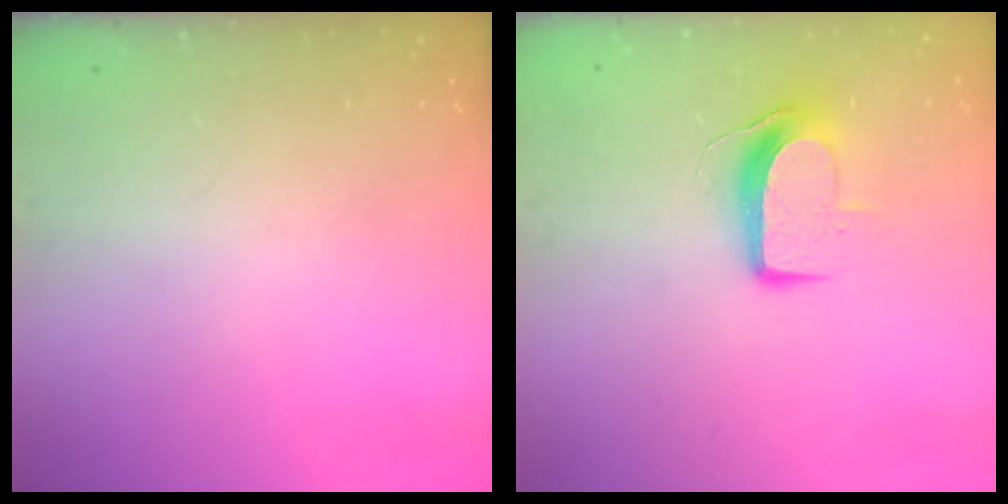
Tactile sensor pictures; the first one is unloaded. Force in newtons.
{"total": 8.8, "press": 8.7, "slide": 0.6}